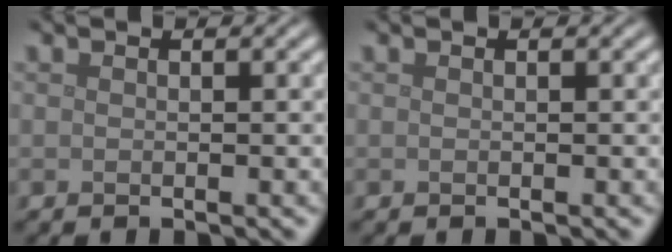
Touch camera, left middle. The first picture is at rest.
{"total": 0.0}